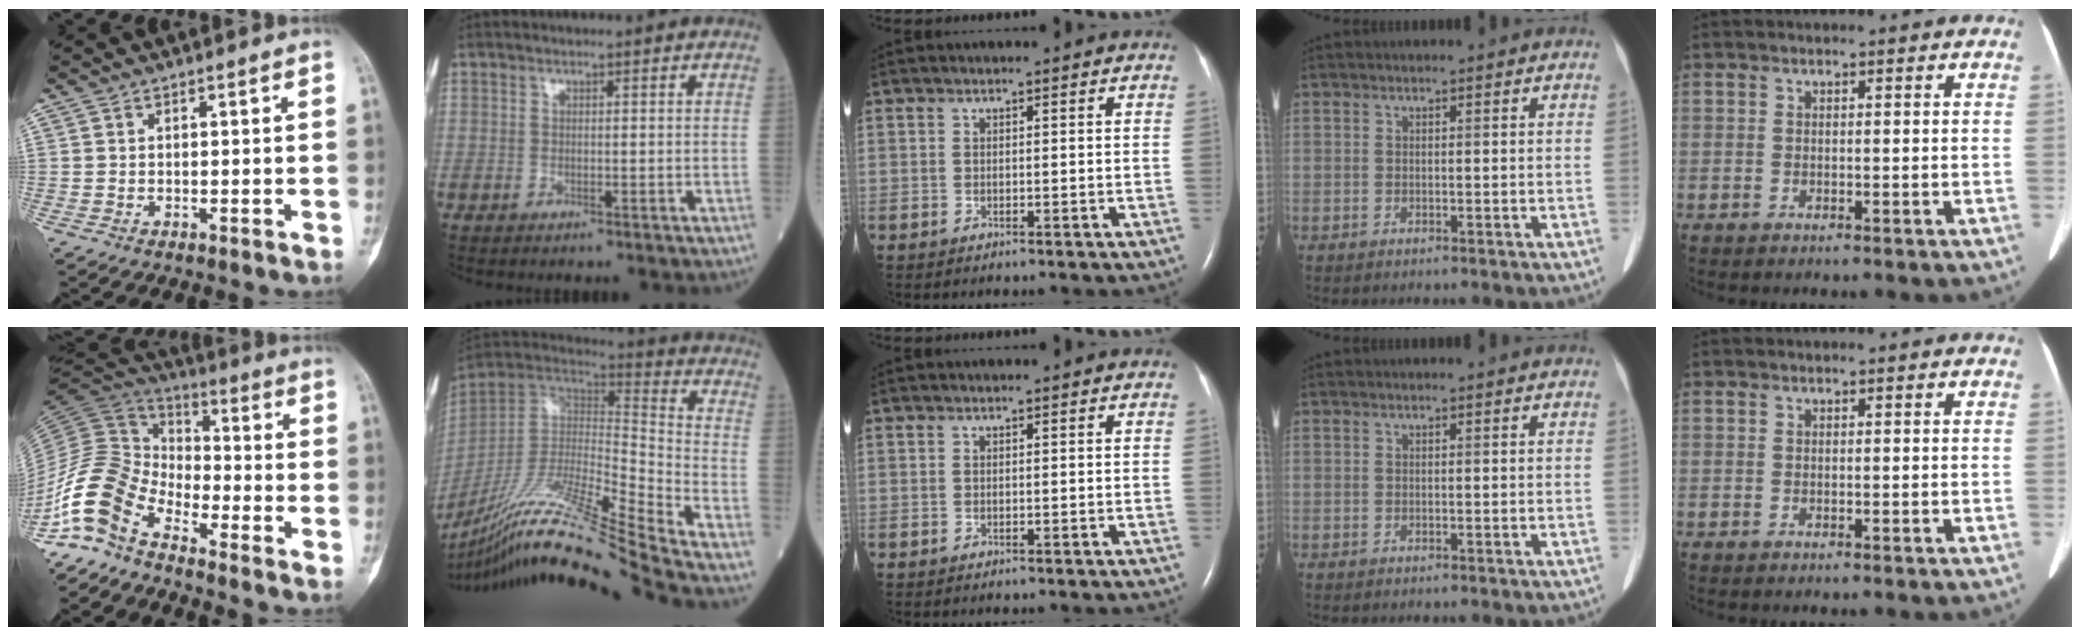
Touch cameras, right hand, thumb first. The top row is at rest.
{"thumb": {"total": 12.6, "force": [-8.6, 6.4, 6.7], "torque": [-0.133, 0.084, -0.187]}, "index": {"total": 24.6, "force": [-19.9, -2.3, 14.3], "torque": [-0.266, -0.035, -0.362]}}